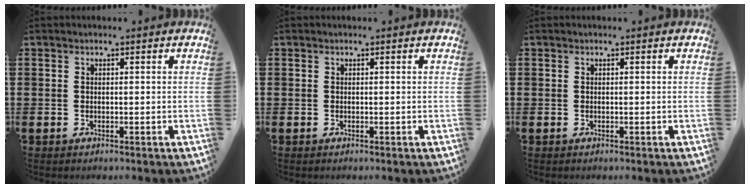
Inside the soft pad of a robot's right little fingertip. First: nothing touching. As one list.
[{"total": 0.0}, {"total": 0.0}]